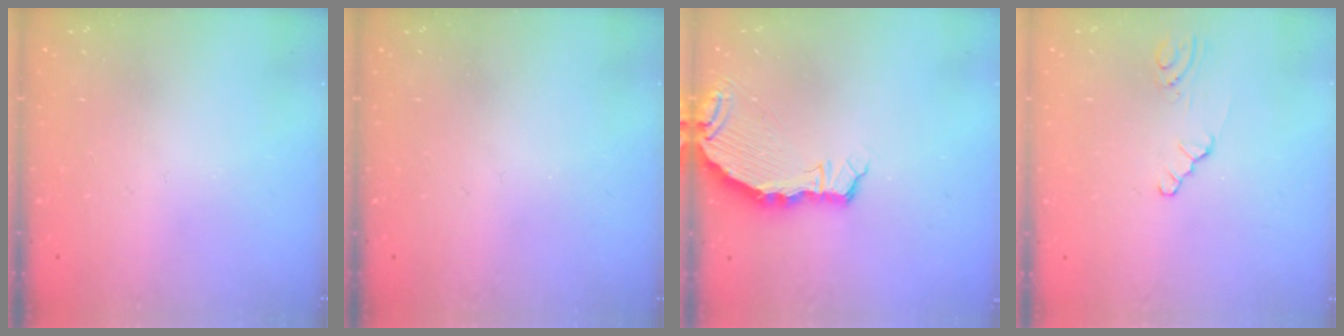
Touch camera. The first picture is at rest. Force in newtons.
{"total": 0.0}
{"total": 5.5, "press": 5.3, "slide": 1.5}
{"total": 1.2, "press": 1.2, "slide": 0.2}